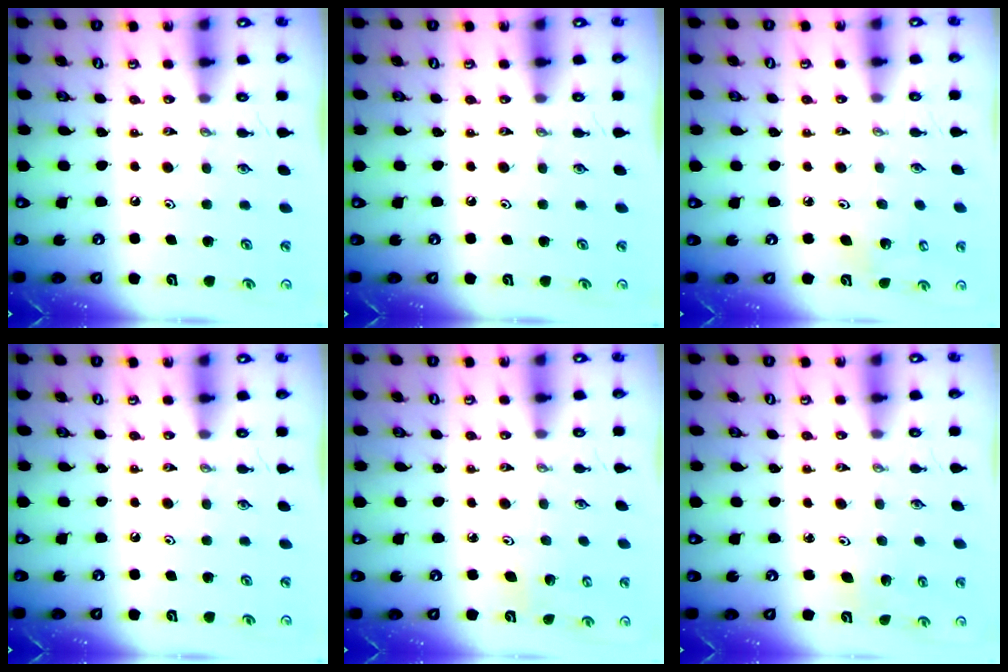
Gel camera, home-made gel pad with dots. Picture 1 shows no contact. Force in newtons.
{"total": 0.0}
{"total": 3.5, "press": 3.1, "slide": 1.8}
{"total": 0.0}
{"total": 3.4, "press": 3.4, "slide": 0.3}
{"total": 2.6, "press": 2.5, "slide": 0.9}